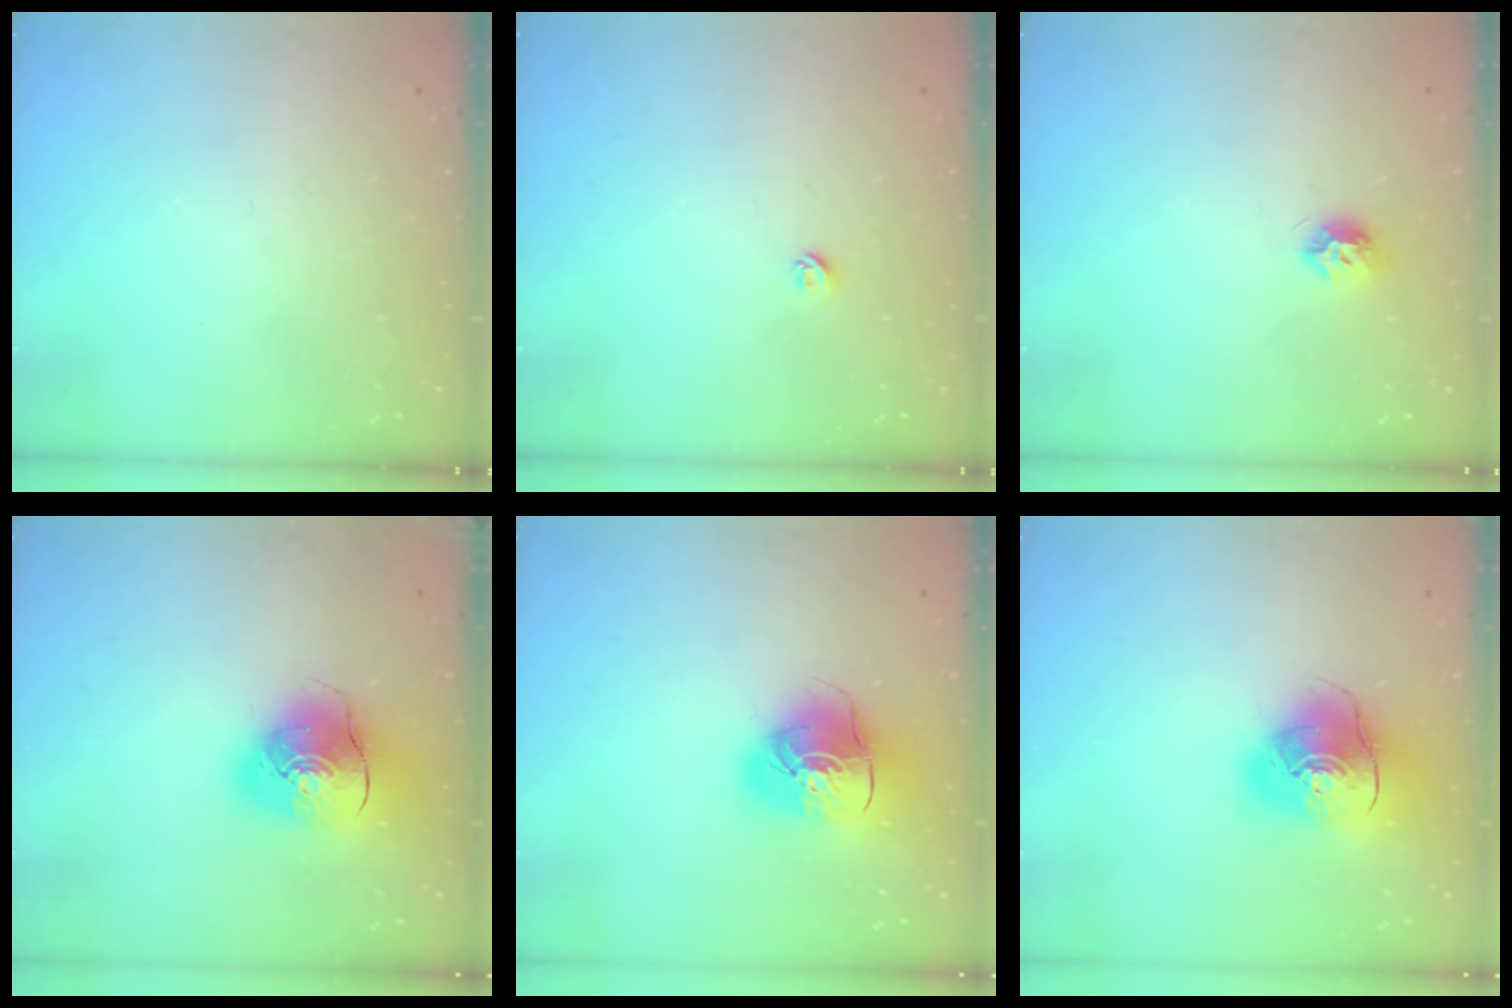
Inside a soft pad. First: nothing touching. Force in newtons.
{"total": 3.9, "press": 3.8, "slide": 0.3}
{"total": 6.5, "press": 6.5, "slide": 0.3}
{"total": 13.0, "press": 12.8, "slide": 2.4}
{"total": 13.4, "press": 13.3, "slide": 2.0}
{"total": 14.0, "press": 13.8, "slide": 2.4}